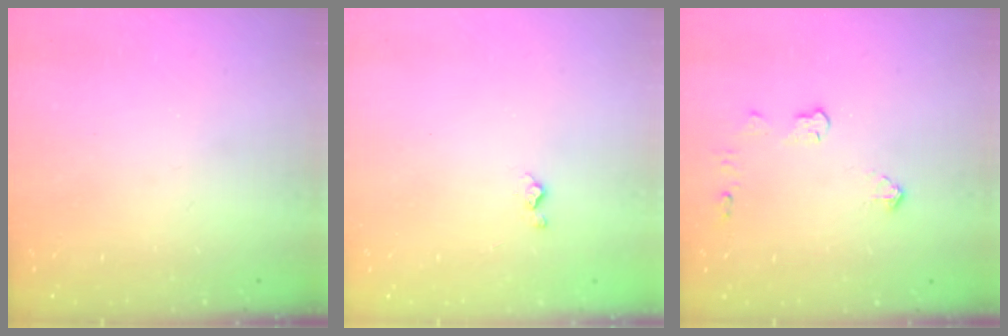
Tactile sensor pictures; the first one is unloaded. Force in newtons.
{"total": 2.9, "press": 2.9, "slide": 0.5}
{"total": 5.6, "press": 5.5, "slide": 0.7}